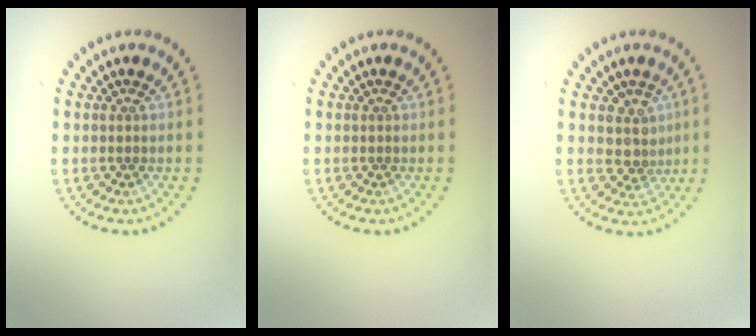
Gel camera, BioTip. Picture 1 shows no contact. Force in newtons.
{"total": 0.0}
{"total": 2.5, "press": 2.1, "slide": 1.5}